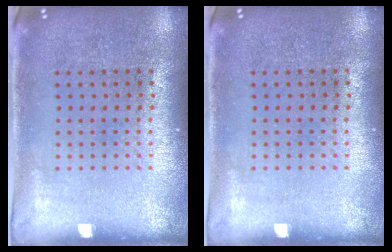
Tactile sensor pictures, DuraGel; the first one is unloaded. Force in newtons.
{"total": 0.0}